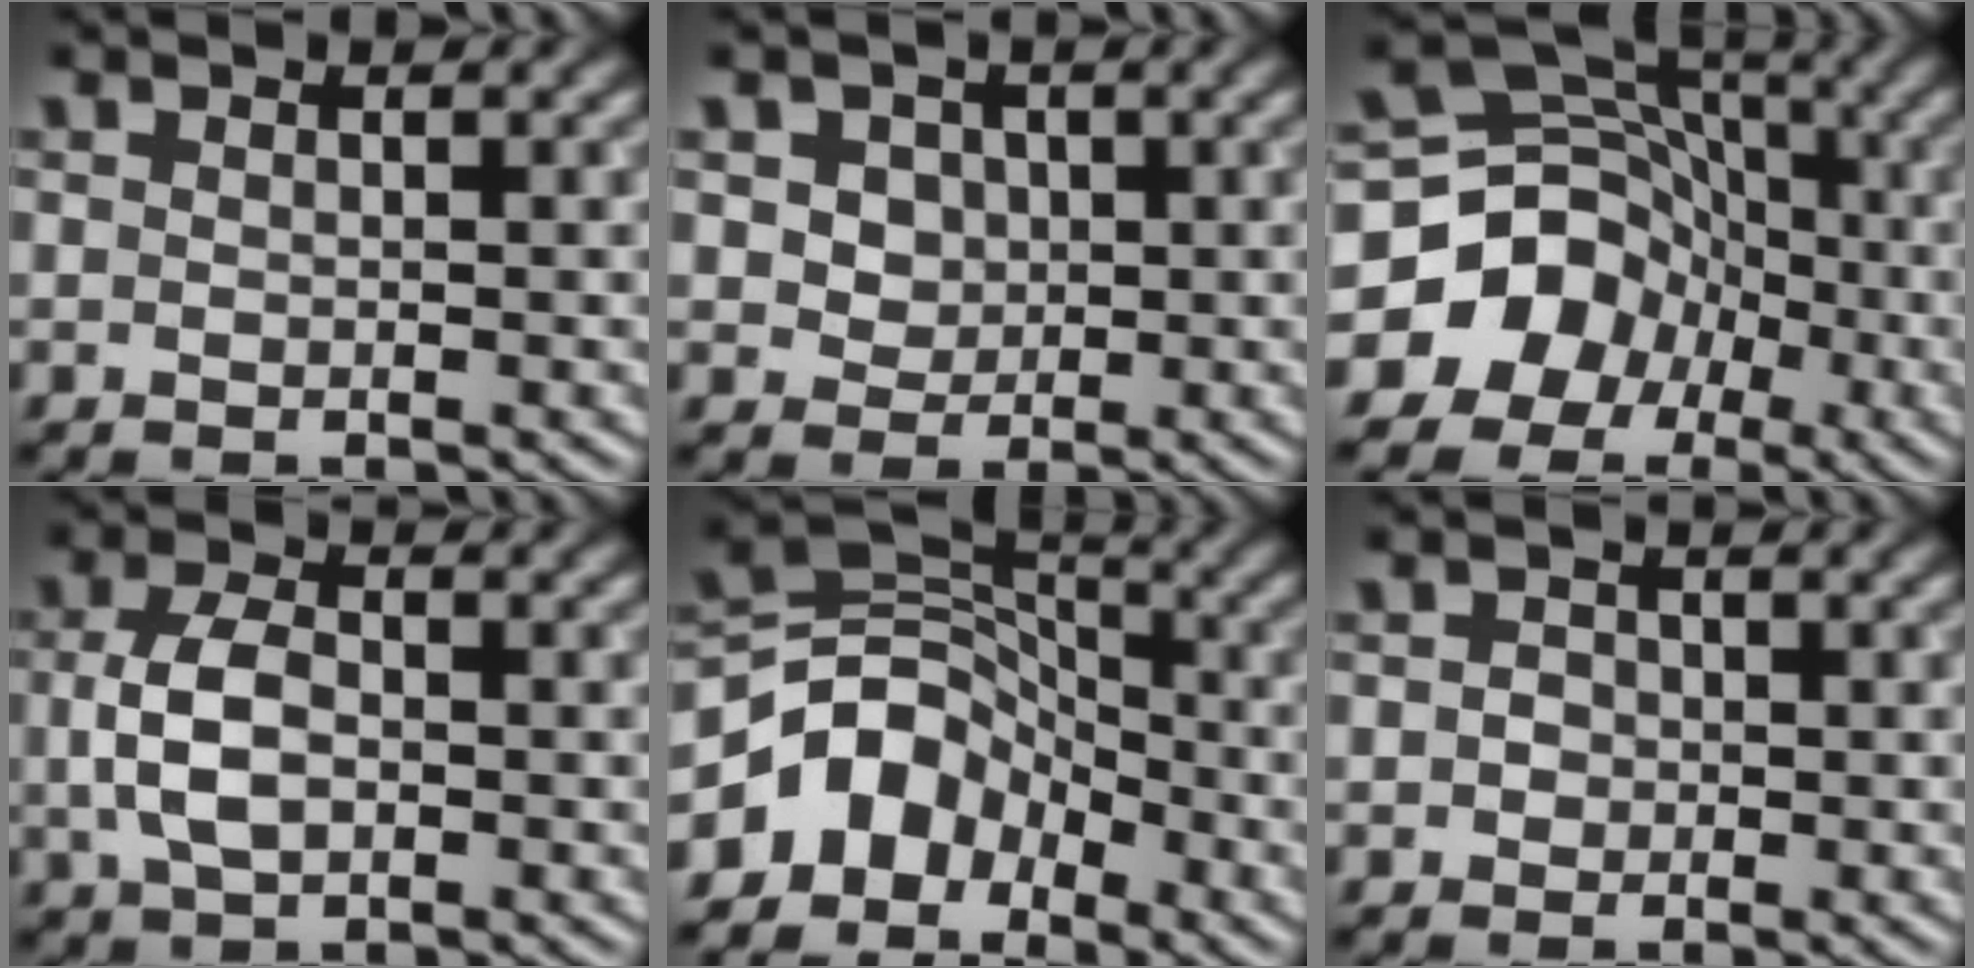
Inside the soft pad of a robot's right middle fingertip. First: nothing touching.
{"total": 3.8, "force": [1.4, 3.0, 1.8], "torque": [-0.030, 0.011, 0.024]}
{"total": 10.1, "force": [-4.0, 8.8, 2.7], "torque": [-0.039, -0.001, -0.095]}
{"total": 4.0, "force": [-0.4, 2.3, 3.2], "torque": [-0.071, 0.000, -0.008]}
{"total": 5.8, "force": [-3.4, 4.1, 2.3], "torque": [-0.027, 0.011, -0.078]}
{"total": 1.3, "force": [0.0, 1.2, 0.5], "torque": [0.001, 0.002, -0.009]}